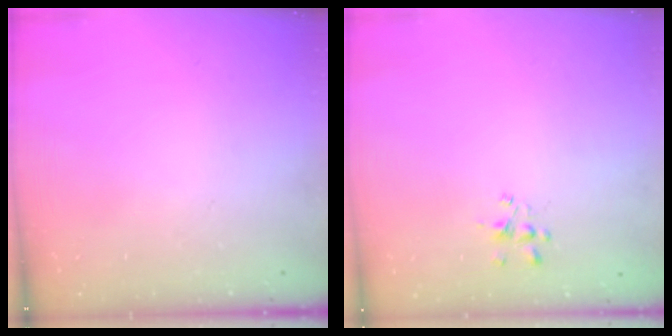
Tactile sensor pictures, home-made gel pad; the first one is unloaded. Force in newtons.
{"total": 1.6, "press": 1.5, "slide": 0.5}